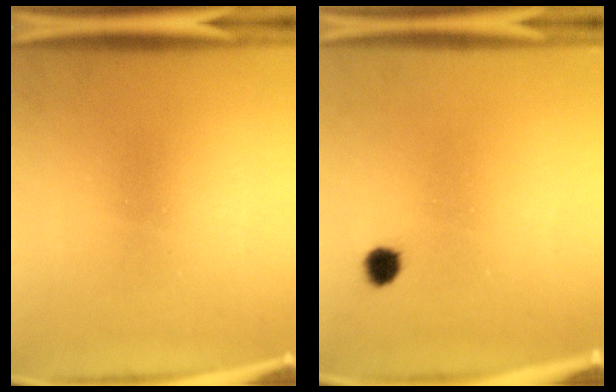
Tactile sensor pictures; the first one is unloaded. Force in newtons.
{"total": 2.5}